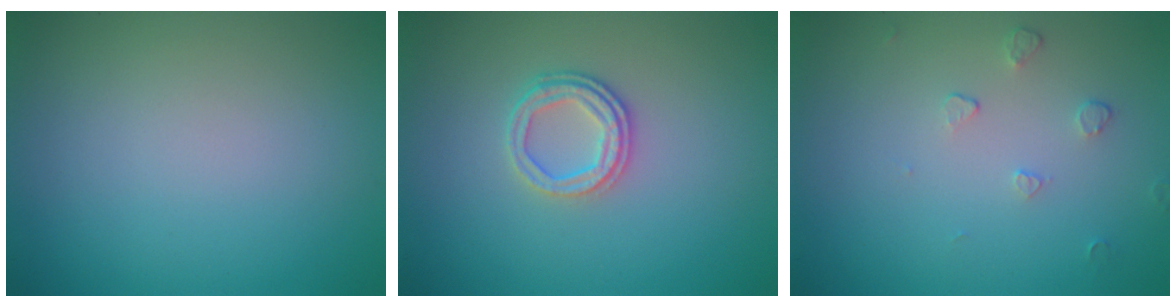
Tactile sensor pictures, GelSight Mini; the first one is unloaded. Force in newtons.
{"total": 2.6, "press": 2.3, "slide": 1.1}
{"total": 0.9, "press": 0.6, "slide": 0.7}